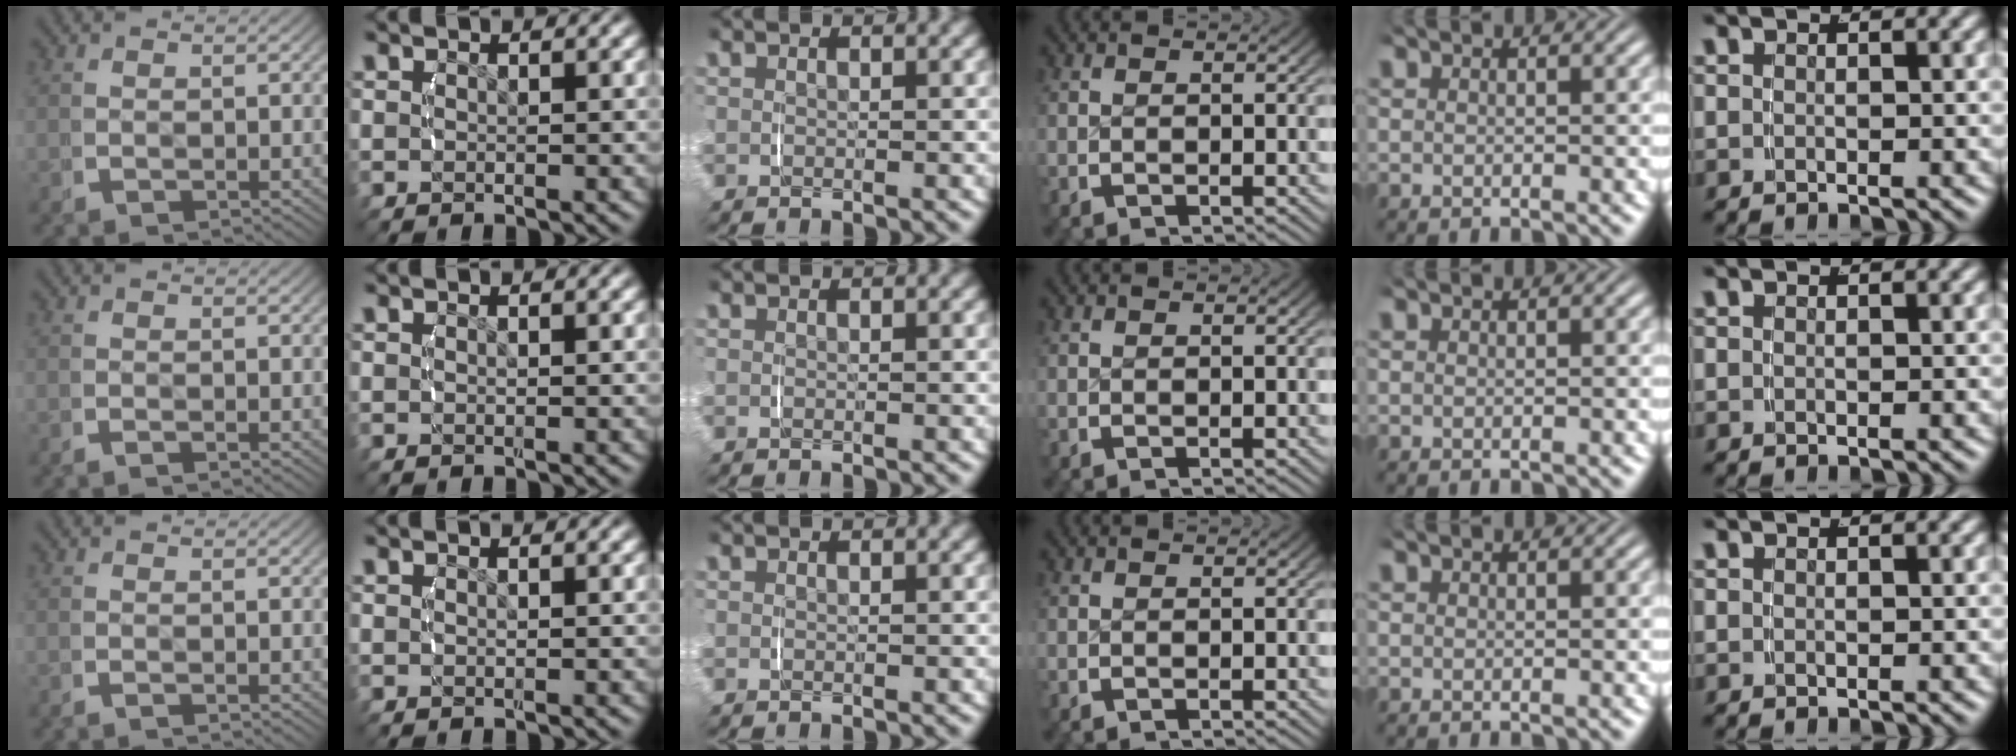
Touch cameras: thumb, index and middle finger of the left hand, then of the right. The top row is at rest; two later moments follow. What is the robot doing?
{"motion": "lift_and_place", "object": "ethernet cable"}